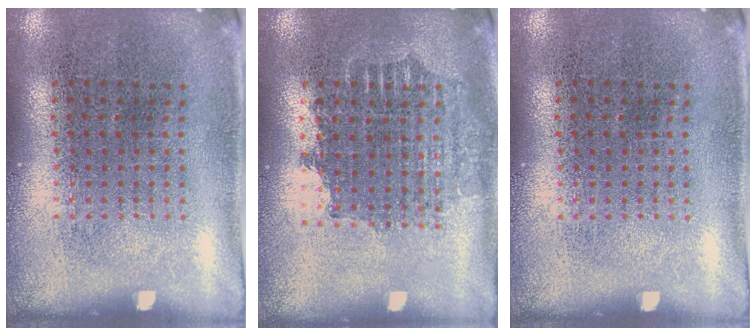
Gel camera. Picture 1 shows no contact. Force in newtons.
{"total": 1.6, "press": 1.3, "slide": 0.9}
{"total": 0.0}